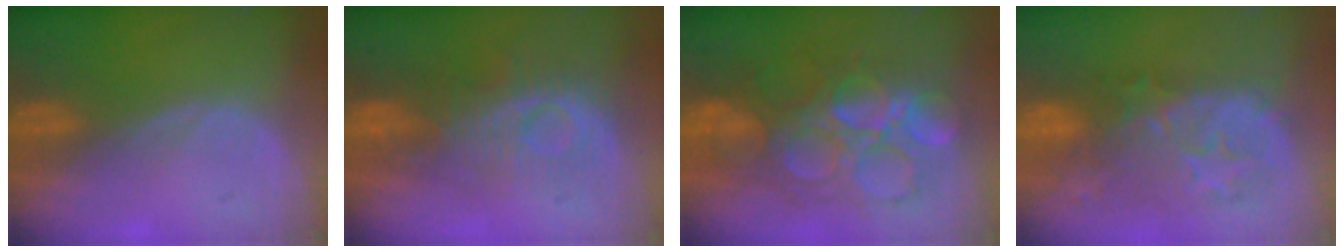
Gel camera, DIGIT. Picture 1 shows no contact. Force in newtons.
{"total": 8.7, "press": 8.5, "slide": 2.0}
{"total": 11.3, "press": 11.3, "slide": 1.2}
{"total": 10.1, "press": 9.6, "slide": 3.0}